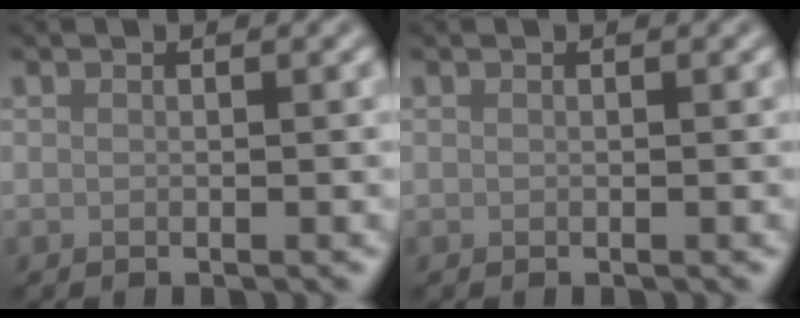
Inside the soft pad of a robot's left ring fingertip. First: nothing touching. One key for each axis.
{"total": 0.0}